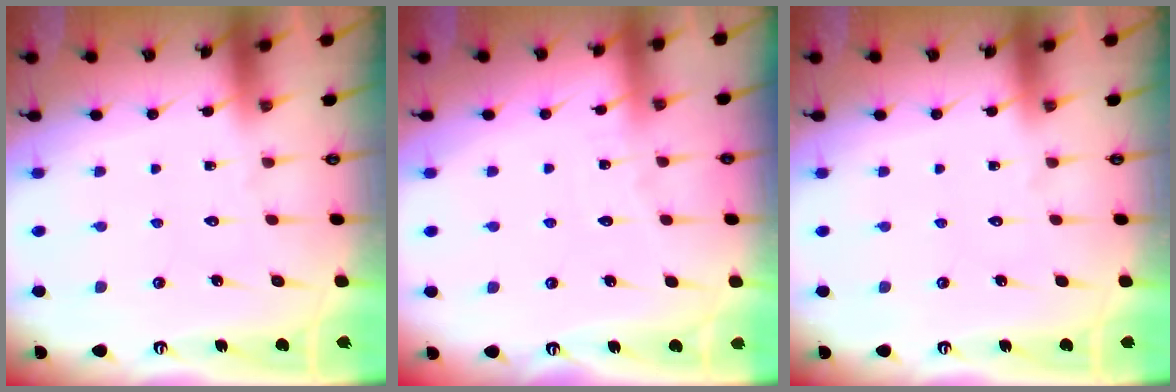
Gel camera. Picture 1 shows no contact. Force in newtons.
{"total": 2.6, "press": 2.6, "slide": 0.3}
{"total": 0.0}